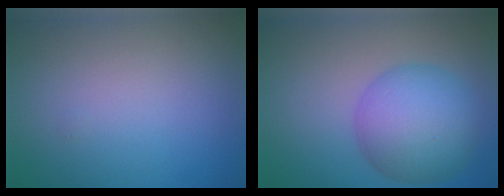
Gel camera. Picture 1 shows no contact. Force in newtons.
{"total": 7.8, "press": 7.8, "slide": 0.4}